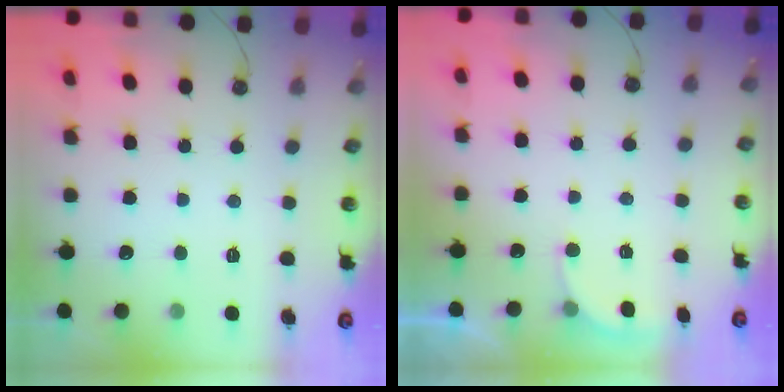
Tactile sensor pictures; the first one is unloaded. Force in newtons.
{"total": 2.5, "press": 2.4, "slide": 0.7}